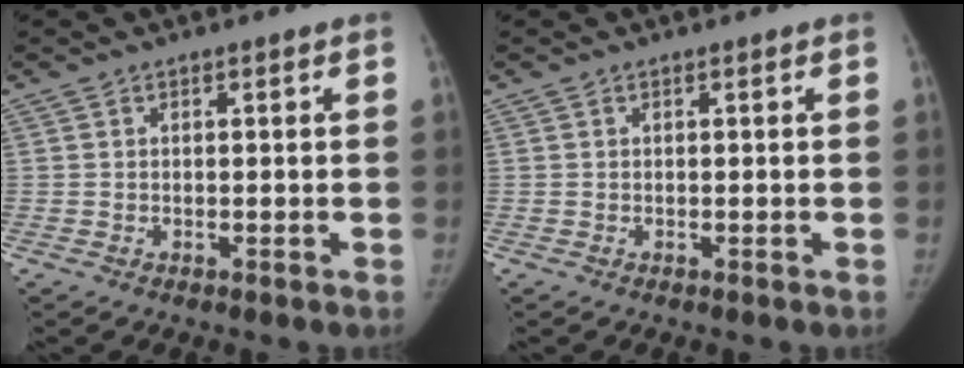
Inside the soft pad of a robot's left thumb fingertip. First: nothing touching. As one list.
[{"total": 0.0}]